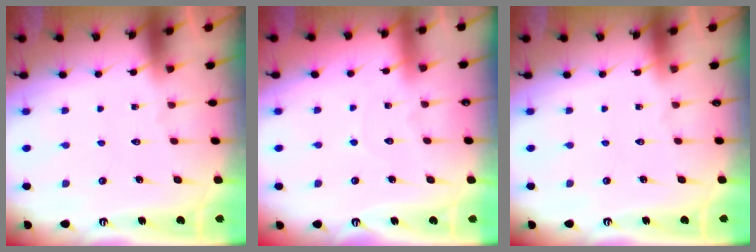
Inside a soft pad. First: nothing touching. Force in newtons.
{"total": 2.8, "press": 2.8, "slide": 0.3}
{"total": 0.0}